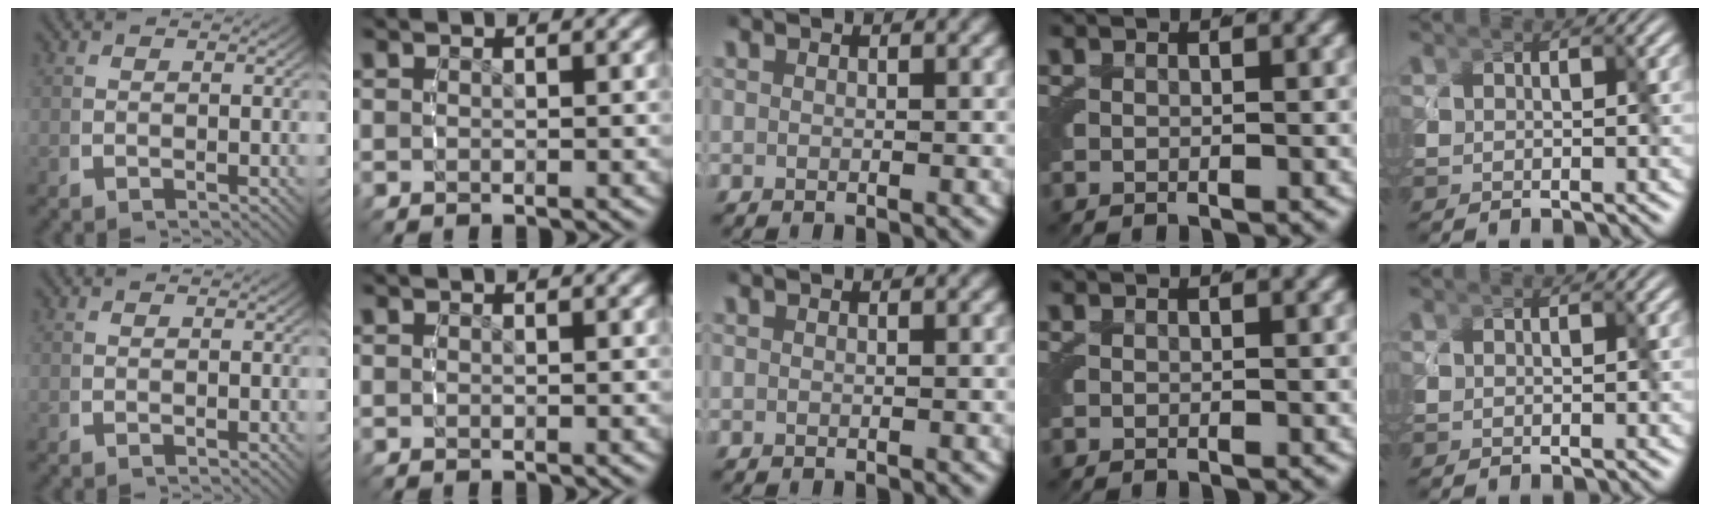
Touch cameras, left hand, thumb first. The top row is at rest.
{}